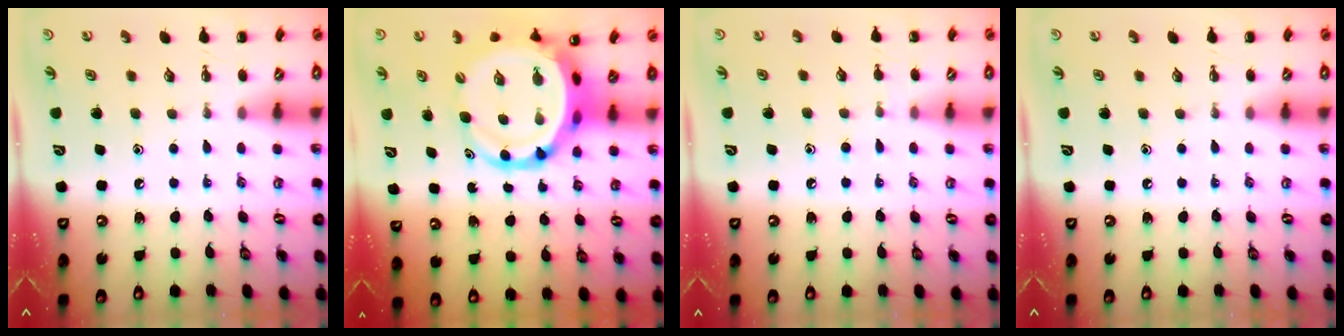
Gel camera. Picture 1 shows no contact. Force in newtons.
{"total": 10.2, "press": 9.8, "slide": 2.9}
{"total": 5.9, "press": 5.6, "slide": 1.9}
{"total": 0.0}